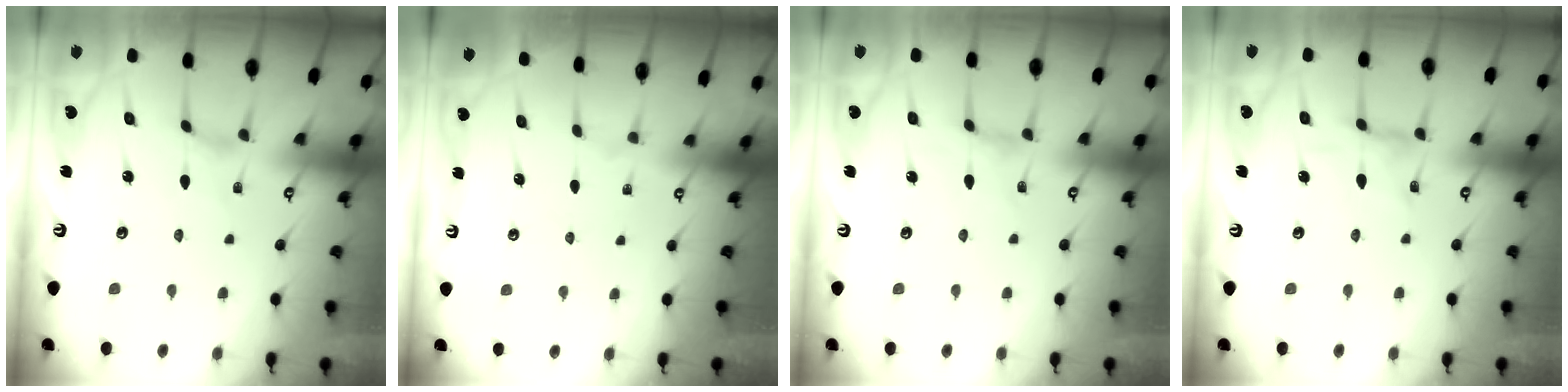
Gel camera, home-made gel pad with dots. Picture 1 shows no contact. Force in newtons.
{"total": 0.0}
{"total": 0.9, "press": 0.9, "slide": 0.3}
{"total": 3.0, "press": 2.9, "slide": 0.3}